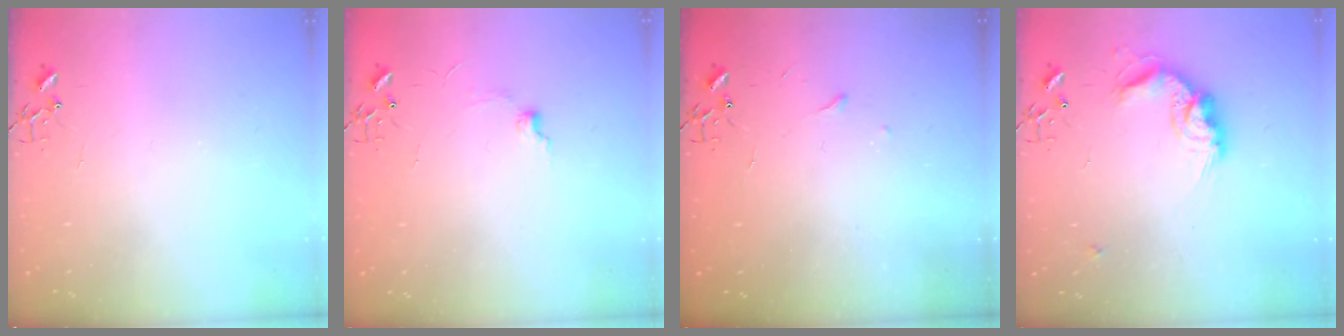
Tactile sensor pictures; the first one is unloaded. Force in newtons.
{"total": 5.3, "press": 5.2, "slide": 0.7}
{"total": 3.3, "press": 3.3, "slide": 0.5}
{"total": 15.0, "press": 15.0, "slide": 0.6}